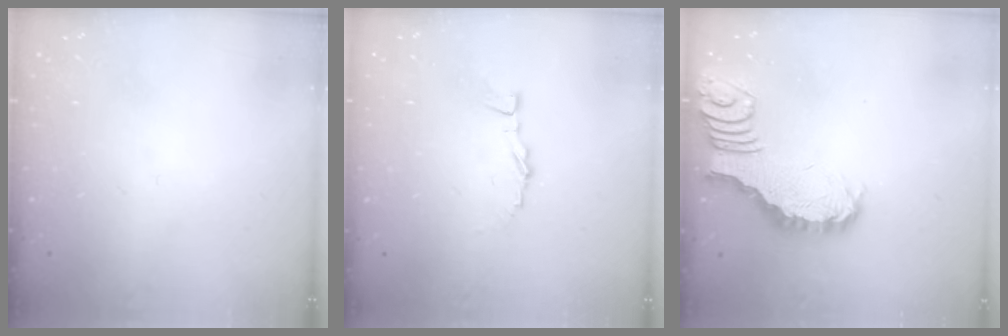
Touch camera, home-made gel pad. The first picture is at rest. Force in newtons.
{"total": 3.8, "press": 3.8, "slide": 0.2}
{"total": 3.2, "press": 3.2, "slide": 0.2}